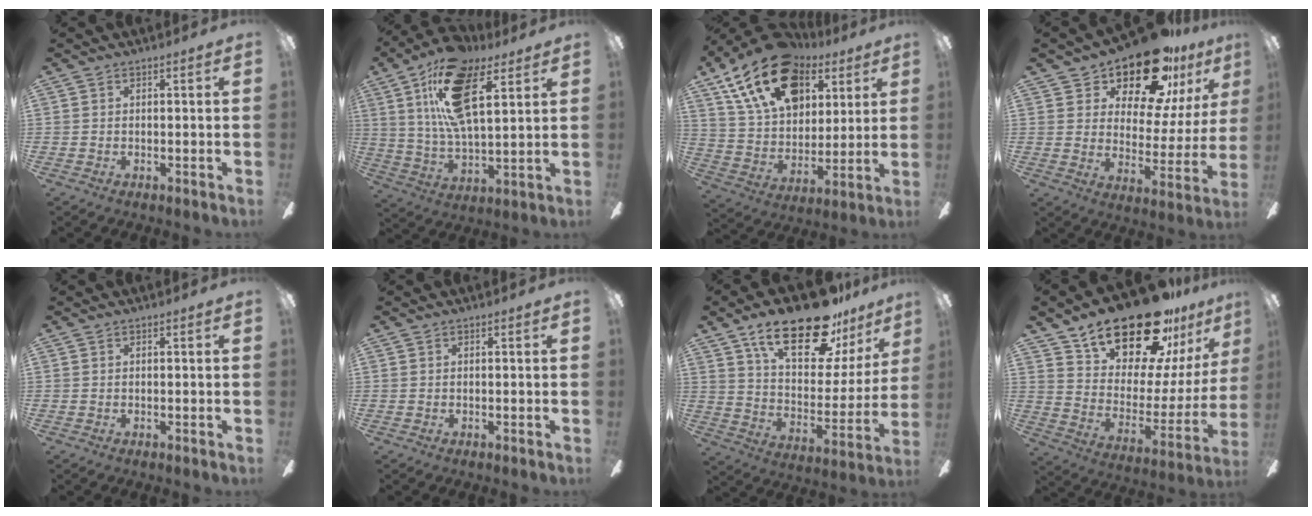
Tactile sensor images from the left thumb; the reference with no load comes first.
{"total": 20.4, "force": [9.8, 9.0, 15.5], "torque": [-0.299, -0.015, 0.163]}
{"total": 22.2, "force": [12.1, 13.9, 12.3], "torque": [-0.222, -0.046, 0.217]}
{"total": 20.5, "force": [16.0, 7.9, 10.2], "torque": [-0.168, -0.108, 0.272]}
{"total": 0.0}
{"total": 0.0}
{"total": 25.8, "force": [17.1, 10.3, 16.3], "torque": [-0.257, -0.098, 0.289]}
{"total": 24.5, "force": [20.1, 9.0, 10.7], "torque": [-0.169, -0.139, 0.355]}